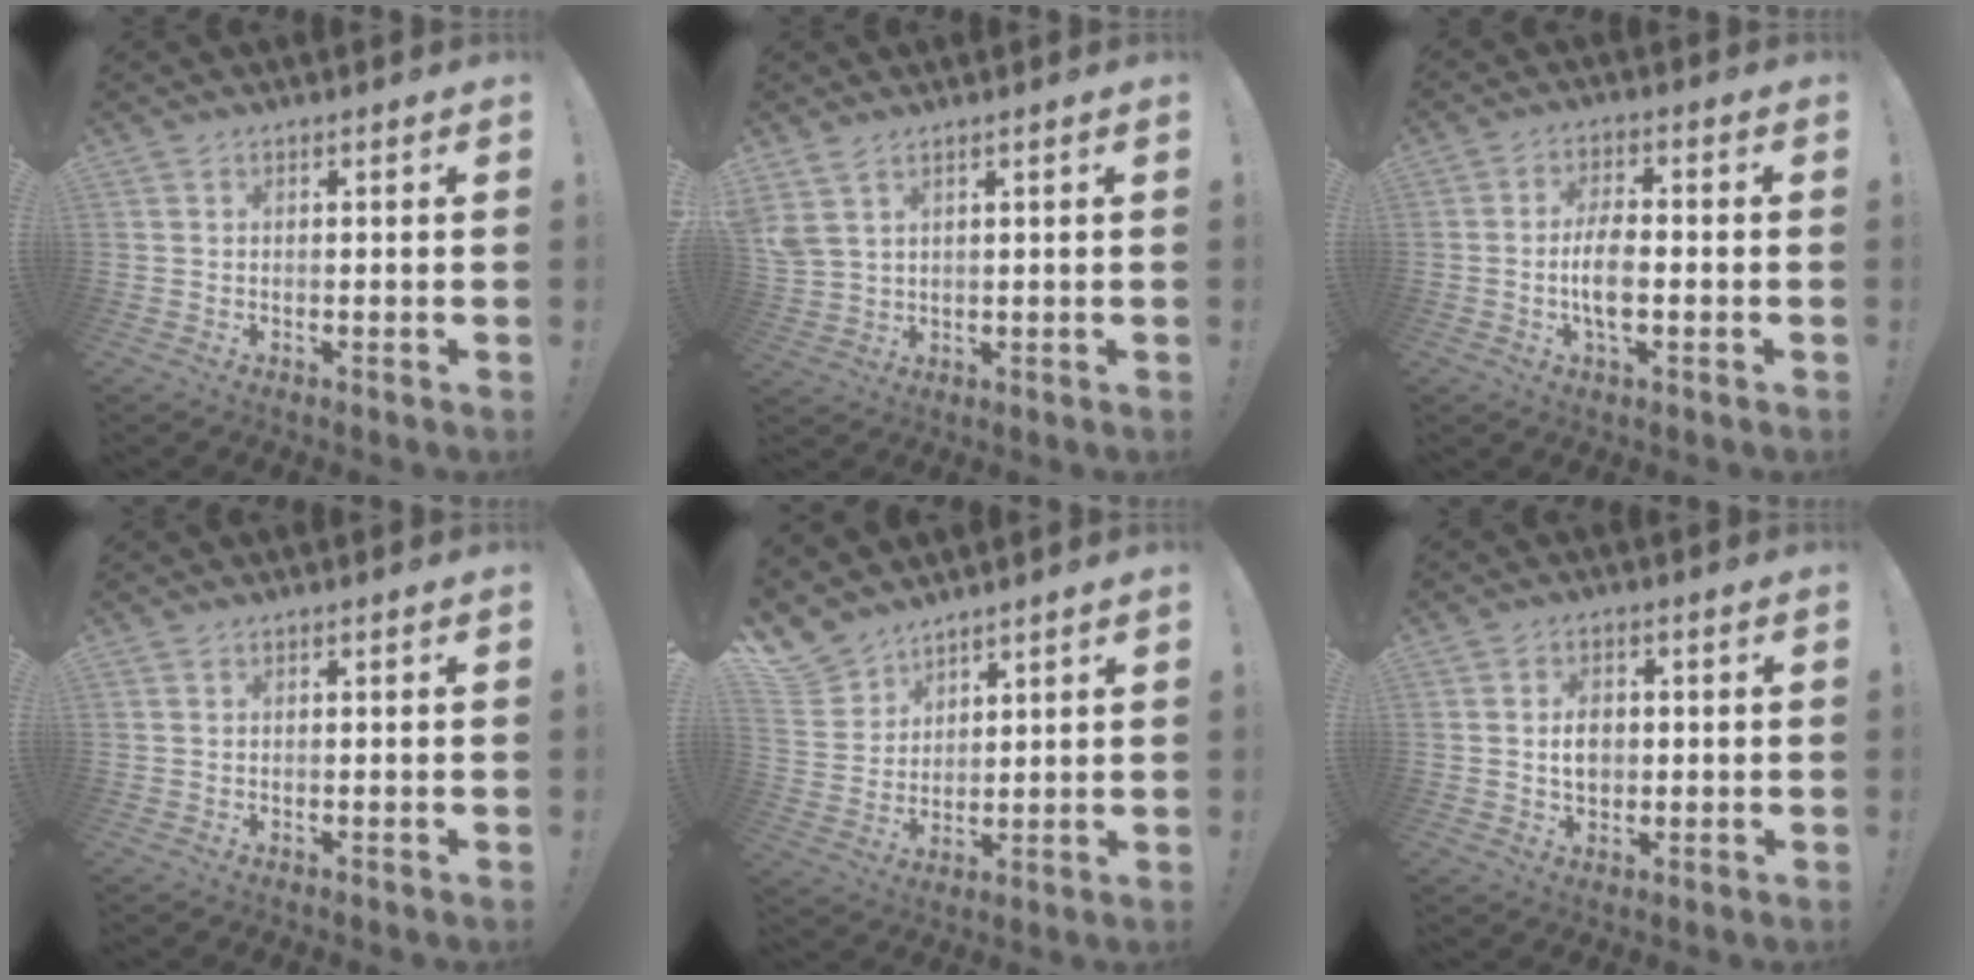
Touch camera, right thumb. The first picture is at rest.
{"total": 5.3, "force": [3.4, 2.7, 3.0], "torque": [-0.062, -0.015, 0.066]}
{"total": 7.9, "force": [-1.5, 3.1, 7.1], "torque": [-0.146, -0.002, -0.028]}
{"total": 0.0}
{"total": 8.8, "force": [6.9, 5.4, 1.2], "torque": [-0.044, -0.055, 0.141]}
{"total": 5.1, "force": [0.2, 4.1, 3.1], "torque": [-0.030, -0.002, 0.000]}